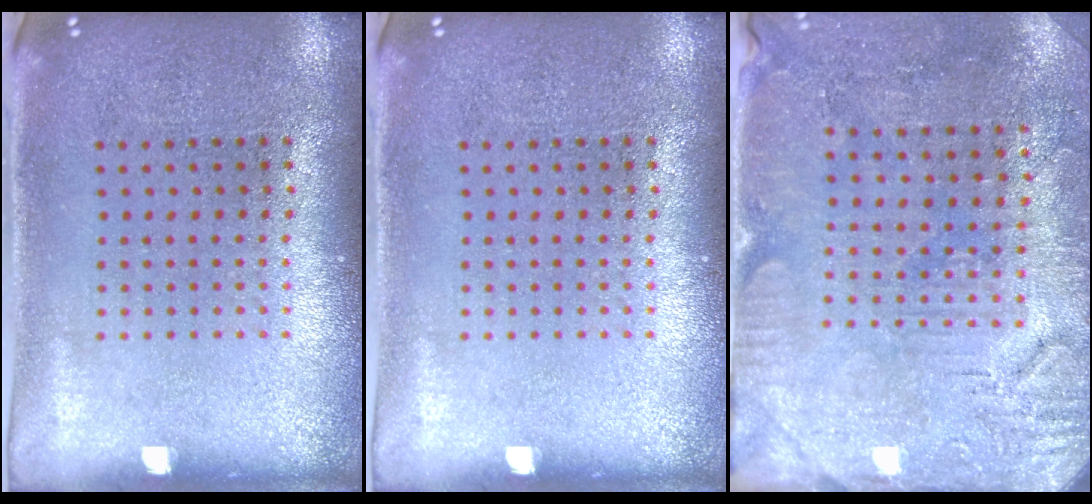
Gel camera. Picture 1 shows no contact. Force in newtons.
{"total": 0.0}
{"total": 3.0, "press": 2.8, "slide": 0.9}